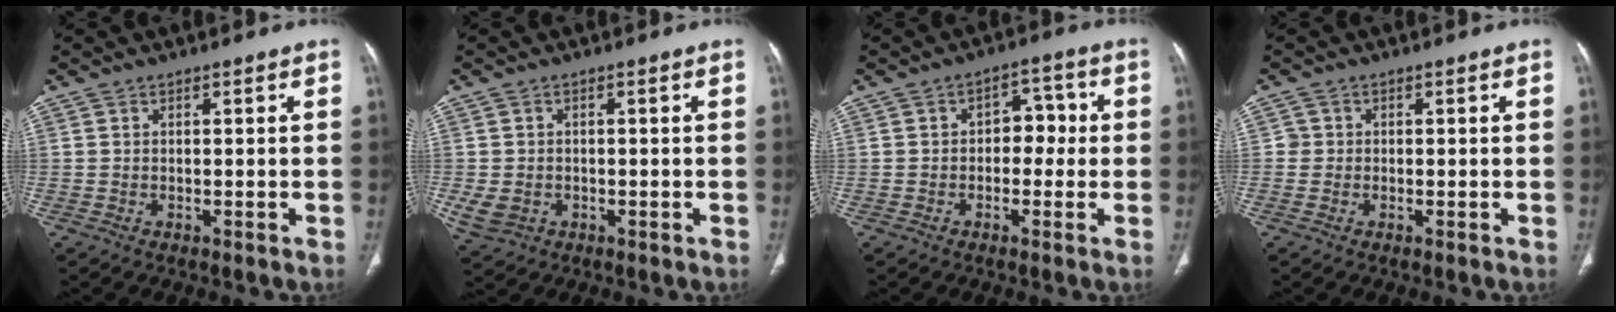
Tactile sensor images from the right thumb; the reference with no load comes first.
{"total": 4.3, "force": [-0.7, 3.5, 2.3], "torque": [-0.047, 0.001, -0.003]}
{"total": 5.7, "force": [-0.1, 4.0, 4.1], "torque": [-0.025, 0.022, -0.009]}
{"total": 1.5, "force": [0.0, 1.5, 0.1], "torque": [0.008, 0.005, -0.002]}